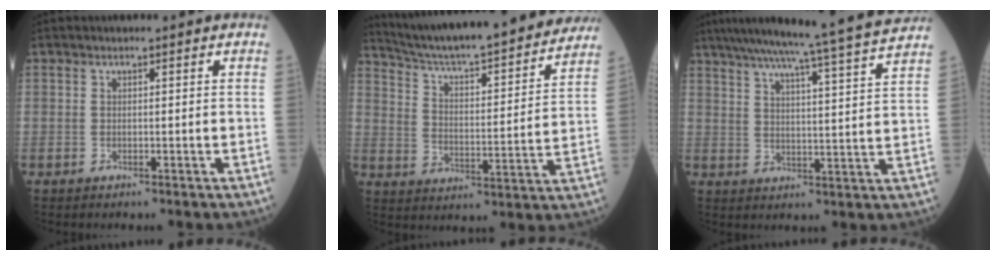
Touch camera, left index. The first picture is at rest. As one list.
[{"total": 26.7, "force": [24.1, 2.4, 11.4], "torque": [-0.180, -0.031, 0.330]}, {"total": 19.4, "force": [17.2, -2.1, 8.8], "torque": [-0.149, -0.029, 0.228]}]